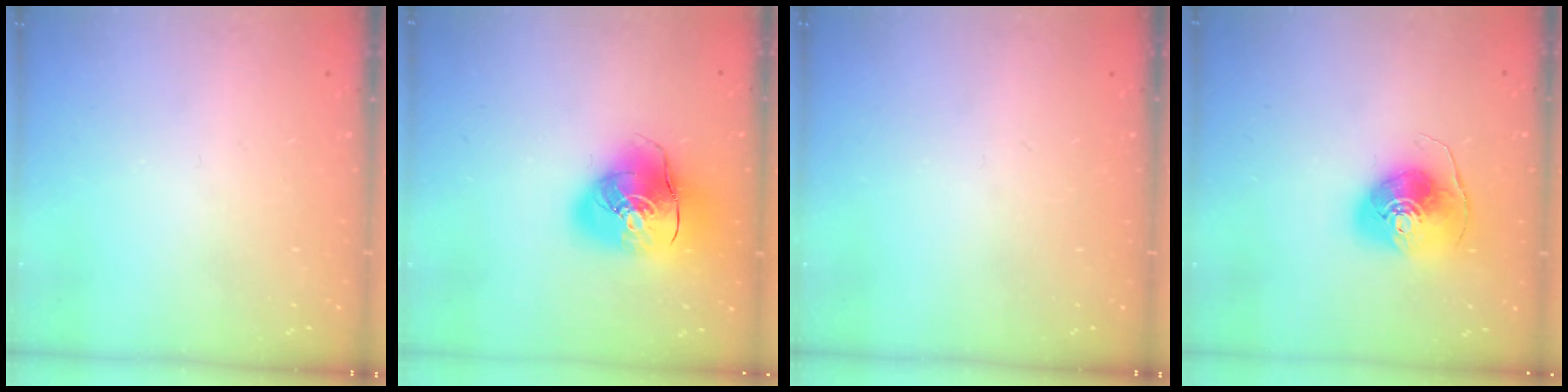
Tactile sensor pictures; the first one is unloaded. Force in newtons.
{"total": 14.9, "press": 14.7, "slide": 2.5}
{"total": 0.0}
{"total": 9.9, "press": 9.8, "slide": 1.1}